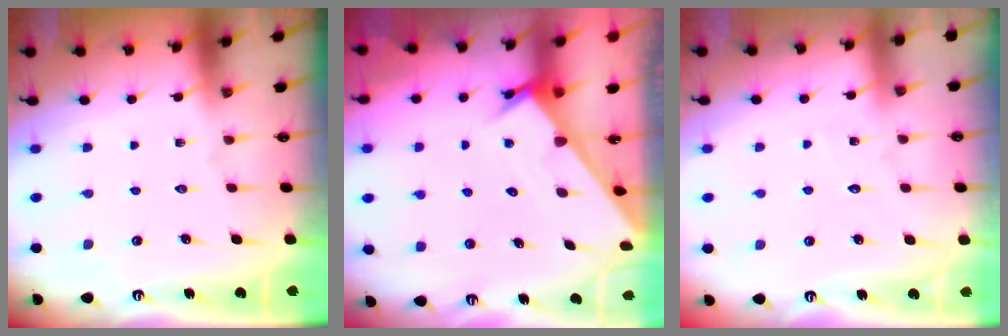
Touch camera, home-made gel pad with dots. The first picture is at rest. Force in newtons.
{"total": 2.3, "press": 2.3, "slide": 0.0}
{"total": 3.1, "press": 3.0, "slide": 0.3}